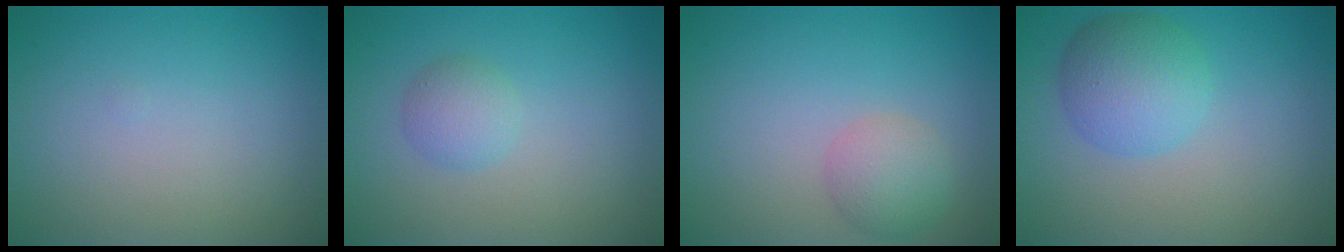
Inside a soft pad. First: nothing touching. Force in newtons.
{"total": 1.9, "press": 1.9, "slide": 0.0}
{"total": 2.7, "press": 2.7, "slide": 0.1}
{"total": 4.6, "press": 4.6, "slide": 0.1}